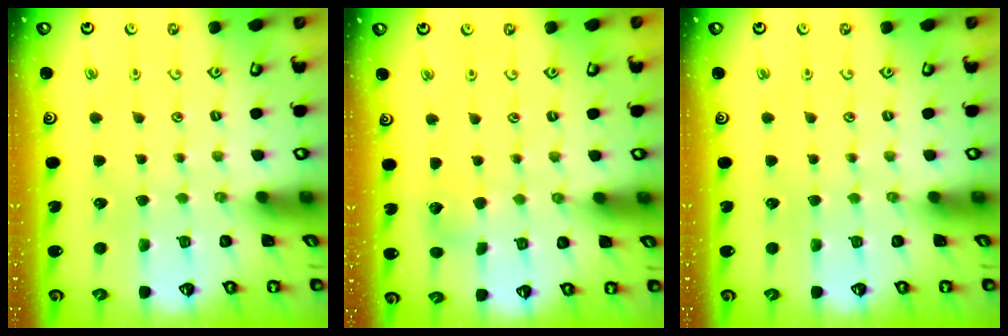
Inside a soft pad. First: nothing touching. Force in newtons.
{"total": 5.0, "press": 5.0, "slide": 0.6}
{"total": 0.0}